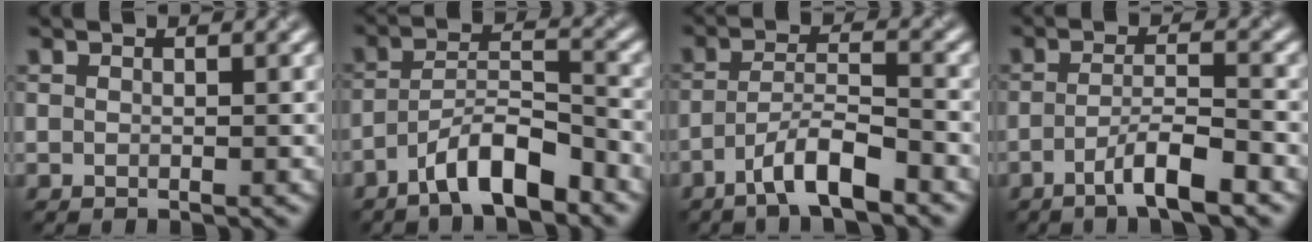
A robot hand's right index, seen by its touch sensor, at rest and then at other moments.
{"total": 6.0, "force": [-4.1, 1.5, 4.2], "torque": [-0.069, 0.010, -0.074]}
{"total": 5.0, "force": [-3.2, 0.9, 3.7], "torque": [-0.065, 0.008, -0.063]}
{"total": 4.3, "force": [-2.3, 0.6, 3.6], "torque": [-0.061, 0.007, -0.049]}